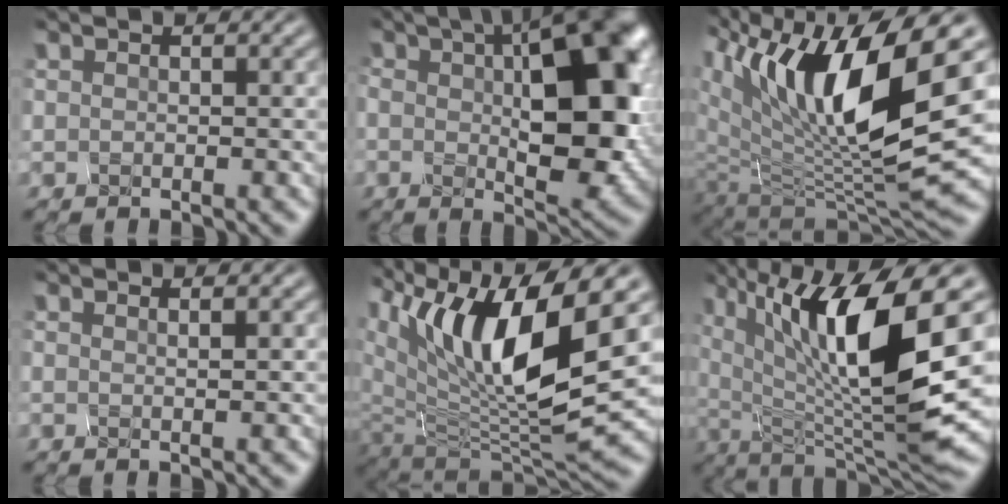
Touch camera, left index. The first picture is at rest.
{"total": 12.6, "force": [0.7, 5.1, 11.5], "torque": [-0.166, 0.001, 0.035]}
{"total": 12.7, "force": [4.6, 5.4, 10.5], "torque": [-0.210, -0.013, 0.104]}
{"total": 0.8, "force": [0.1, 0.2, 0.8], "torque": [-0.006, 0.006, -0.008]}
{"total": 11.3, "force": [3.9, 4.9, 9.4], "torque": [-0.186, -0.022, 0.096]}
{"total": 11.8, "force": [2.0, 2.9, 11.2], "torque": [-0.216, -0.013, 0.061]}